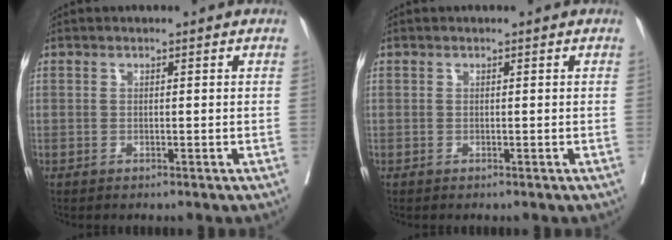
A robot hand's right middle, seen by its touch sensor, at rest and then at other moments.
{"total": 0.0}